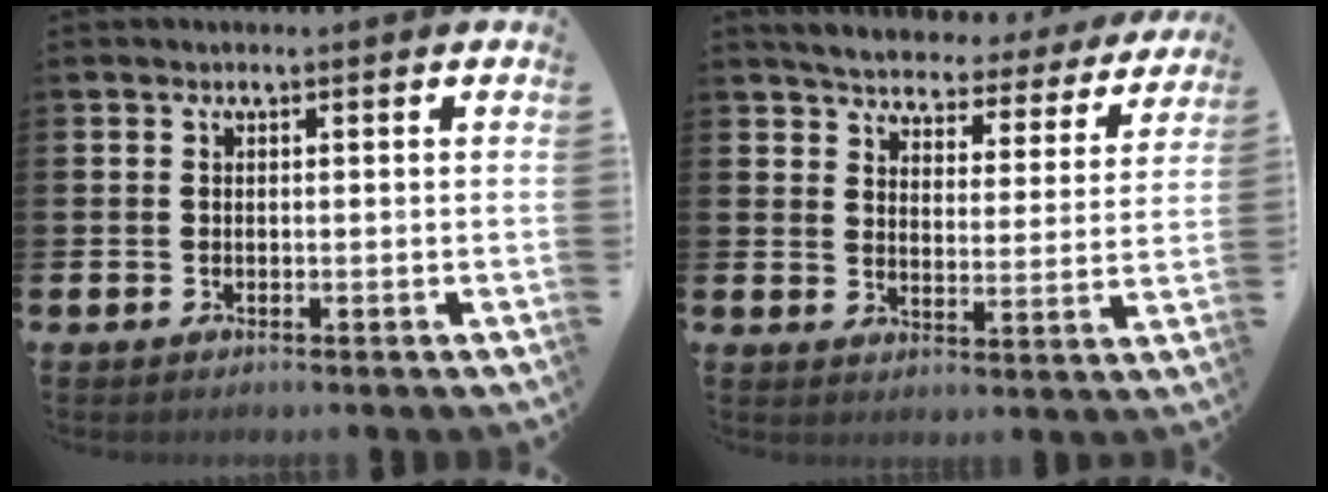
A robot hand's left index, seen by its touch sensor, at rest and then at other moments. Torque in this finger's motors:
{"motor_torque": [1.11, -1.03, 0.41, 0.09]}